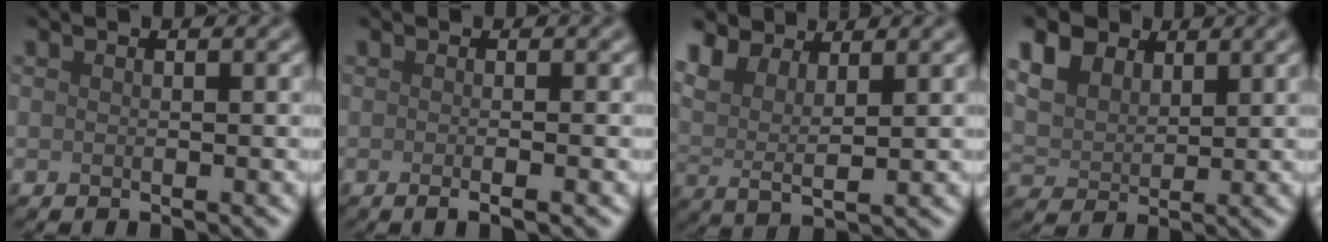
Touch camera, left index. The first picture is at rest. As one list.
[{"total": 2.4, "force": [-0.4, 0.9, 2.2], "torque": [-0.014, -0.002, -0.013]}, {"total": 5.5, "force": [4.0, 2.4, 2.9], "torque": [-0.066, 0.006, 0.067]}, {"total": 7.7, "force": [4.6, 4.9, 3.8], "torque": [-0.116, 0.015, 0.082]}]